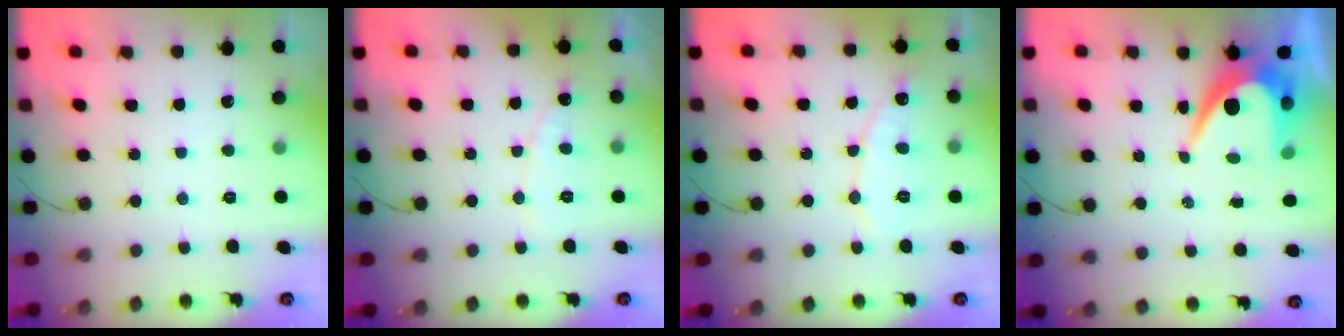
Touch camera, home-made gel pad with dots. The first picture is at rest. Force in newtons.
{"total": 6.3, "press": 6.3, "slide": 0.4}
{"total": 7.8, "press": 7.8, "slide": 0.7}
{"total": 8.6, "press": 8.6, "slide": 0.8}